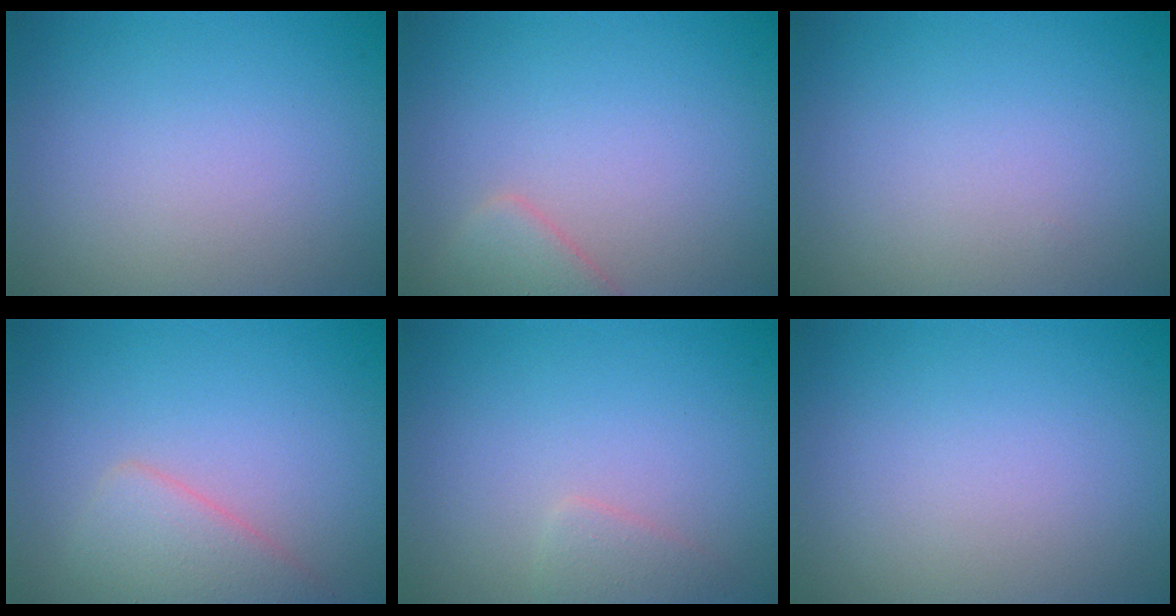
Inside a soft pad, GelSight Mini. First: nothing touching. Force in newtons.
{"total": 2.4, "press": 2.4, "slide": 0.2}
{"total": 0.0}
{"total": 3.2, "press": 3.2, "slide": 0.1}
{"total": 1.2, "press": 1.2, "slide": 0.1}
{"total": 0.0}